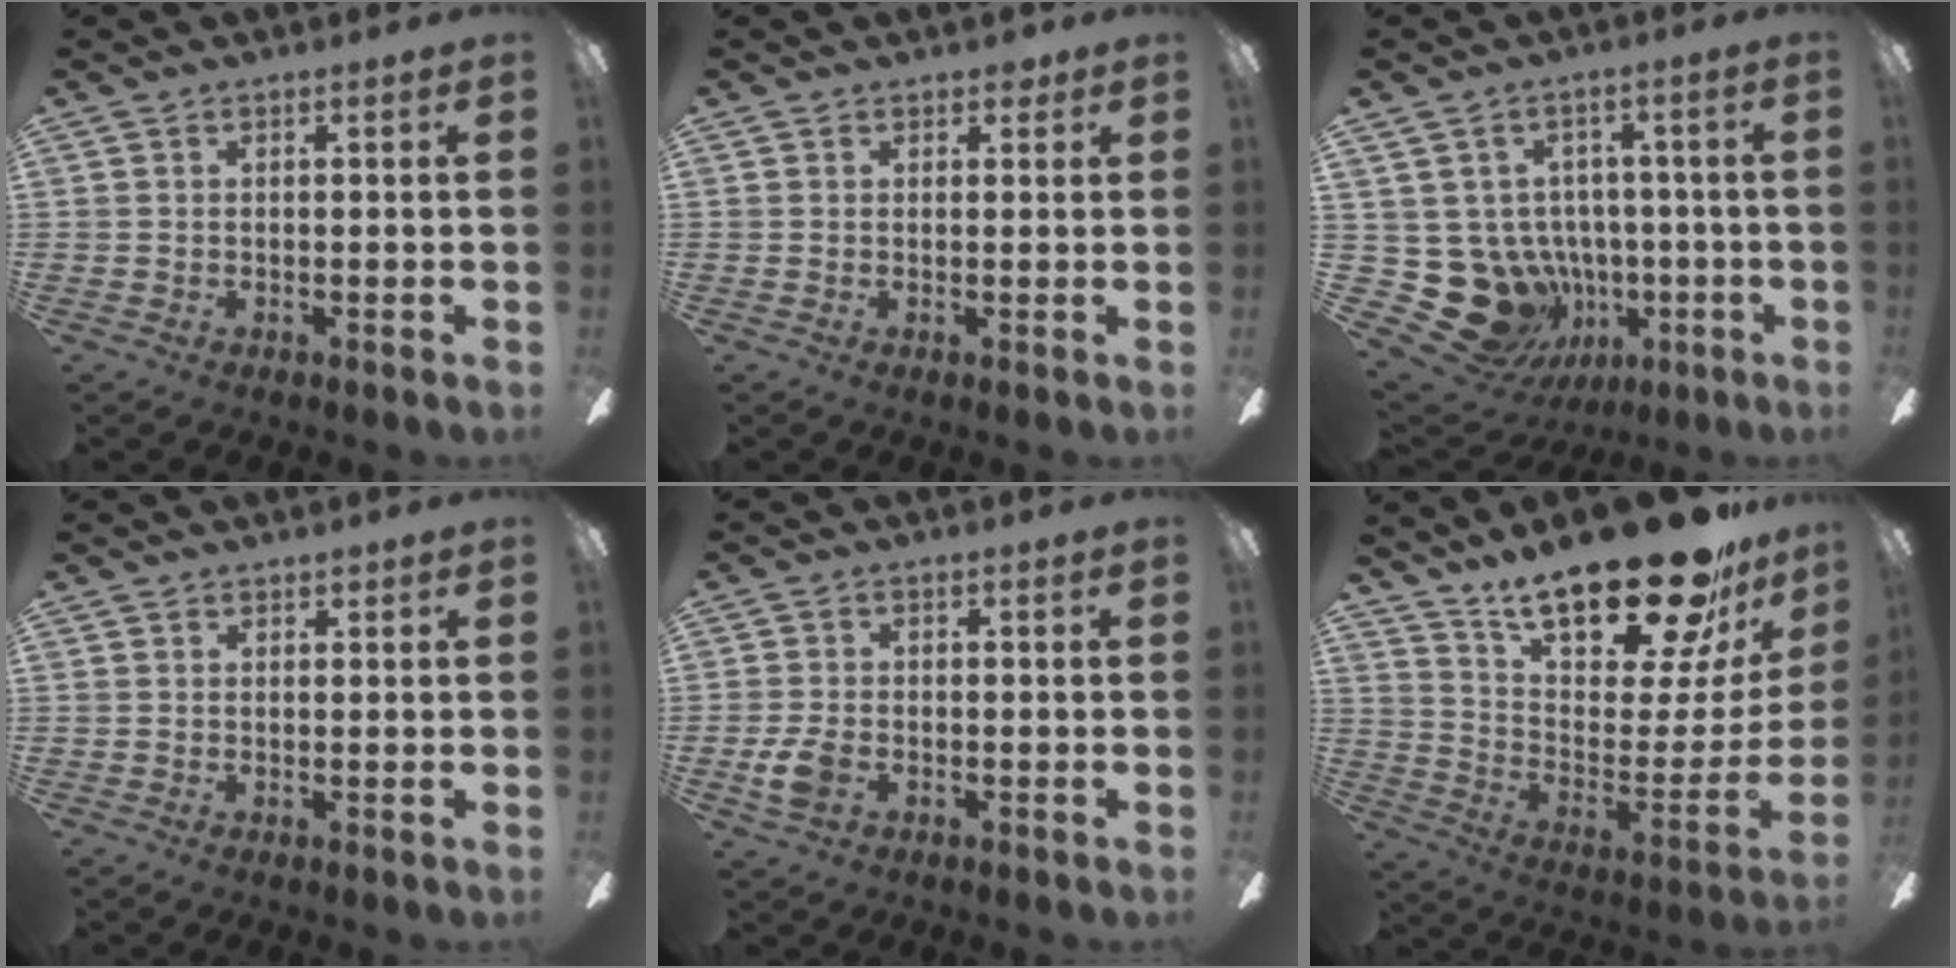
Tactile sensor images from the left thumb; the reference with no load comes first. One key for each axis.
{"total": 1.9, "fx": 1.2, "fy": 1.3, "fz": 0.6, "tx": 0.004, "ty": -0.003, "tz": 0.019}
{"total": 14.6, "fx": -4.3, "fy": 12.4, "fz": 6.4, "tx": -0.162, "ty": 0.007, "tz": -0.053}
{"total": 0.7, "fx": 0.6, "fy": 0.4, "fz": 0.1, "tx": 0.007, "ty": -0.002, "tz": 0.009}
{"total": 5.6, "fx": -1.8, "fy": 3.5, "fz": 3.9, "tx": -0.094, "ty": 0.004, "tz": -0.037}
{"total": 27.4, "fx": 20.8, "fy": 8.8, "fz": 15.5, "tx": -0.232, "ty": -0.142, "tz": 0.359}